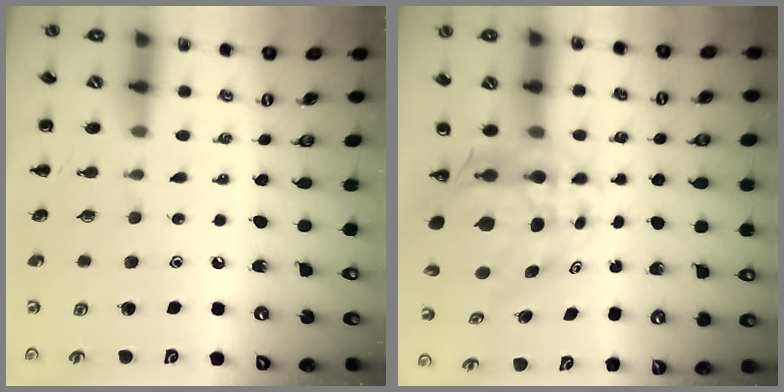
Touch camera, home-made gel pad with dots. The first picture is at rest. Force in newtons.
{"total": 7.9, "press": 7.4, "slide": 2.6}